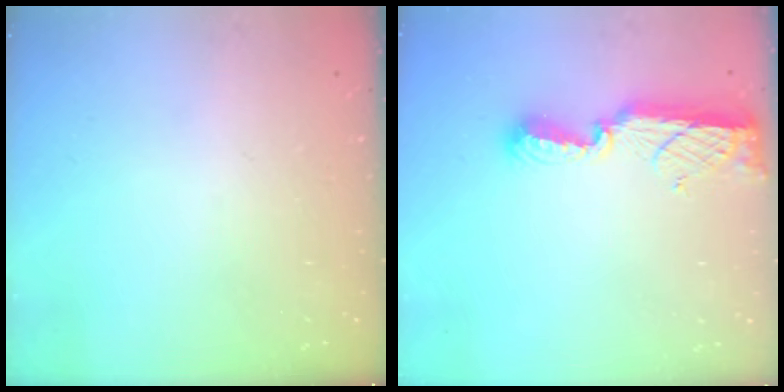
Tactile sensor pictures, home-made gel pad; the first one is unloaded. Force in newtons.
{"total": 11.5, "press": 10.3, "slide": 5.0}